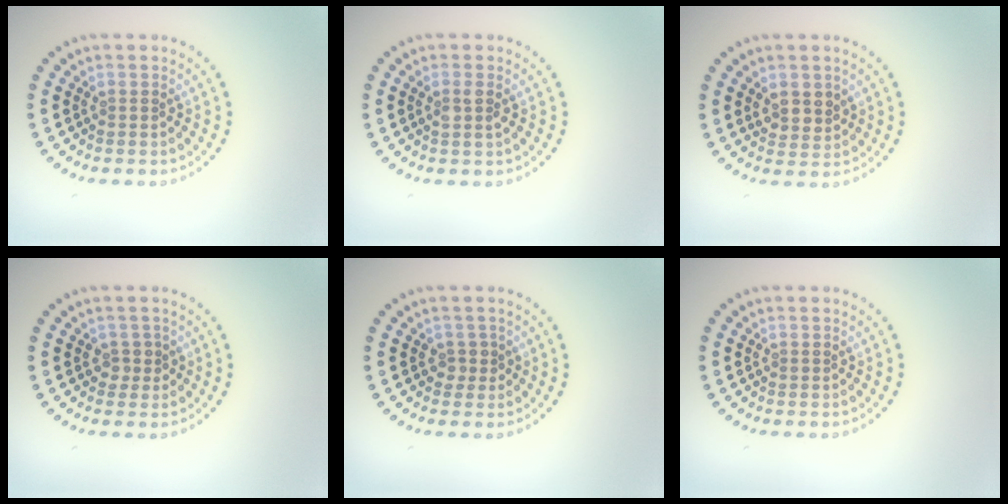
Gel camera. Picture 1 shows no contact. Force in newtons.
{"total": 1.4, "press": 1.2, "slide": 0.7}
{"total": 2.3, "press": 2.1, "slide": 1.0}
{"total": 1.4, "press": 1.1, "slide": 0.9}
{"total": 1.4, "press": 1.1, "slide": 0.9}
{"total": 0.0}